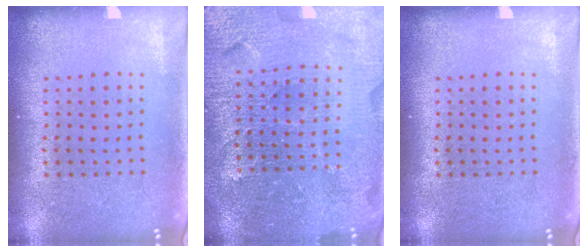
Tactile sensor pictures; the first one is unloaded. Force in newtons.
{"total": 4.9, "press": 4.6, "slide": 1.7}
{"total": 0.0}